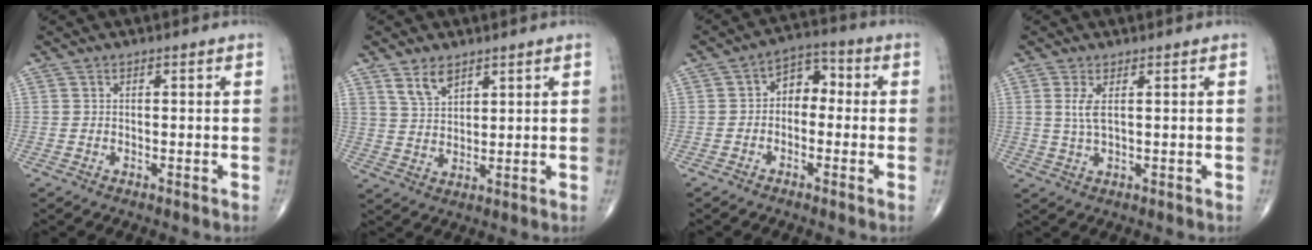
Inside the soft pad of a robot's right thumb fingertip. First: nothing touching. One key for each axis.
{"total": 5.0, "fx": 3.4, "fy": 2.6, "fz": 2.6, "tx": -0.036, "ty": -0.022, "tz": 0.071}
{"total": 6.1, "fx": -0.4, "fy": 4.4, "fz": 4.3, "tx": -0.035, "ty": 0.031, "tz": -0.024}
{"total": 3.3, "fx": 0.9, "fy": 1.0, "fz": 3.1, "tx": -0.073, "ty": -0.005, "tz": 0.025}